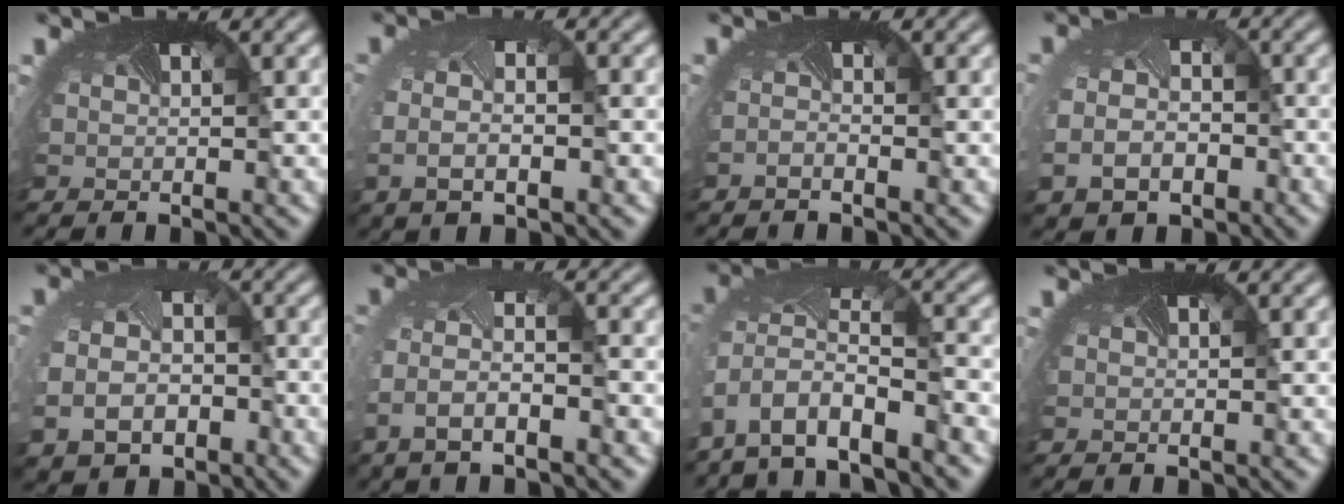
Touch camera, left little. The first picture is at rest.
{"total": 3.7, "force": [-0.5, 2.0, 3.2], "torque": [-0.081, -0.007, -0.009]}
{"total": 0.7, "force": [-0.7, -0.2, 0.0], "torque": [-0.013, -0.006, -0.017]}
{"total": 5.3, "force": [-1.9, 4.1, 2.7], "torque": [-0.071, -0.036, -0.020]}
{"total": 6.6, "force": [-2.3, 5.1, 3.5], "torque": [-0.084, -0.038, -0.020]}
{"total": 4.6, "force": [-1.9, 2.0, 3.7], "torque": [-0.099, -0.007, -0.040]}
{"total": 7.4, "force": [-5.3, 3.3, 4.1], "torque": [-0.099, -0.021, -0.085]}
{"total": 0.0}